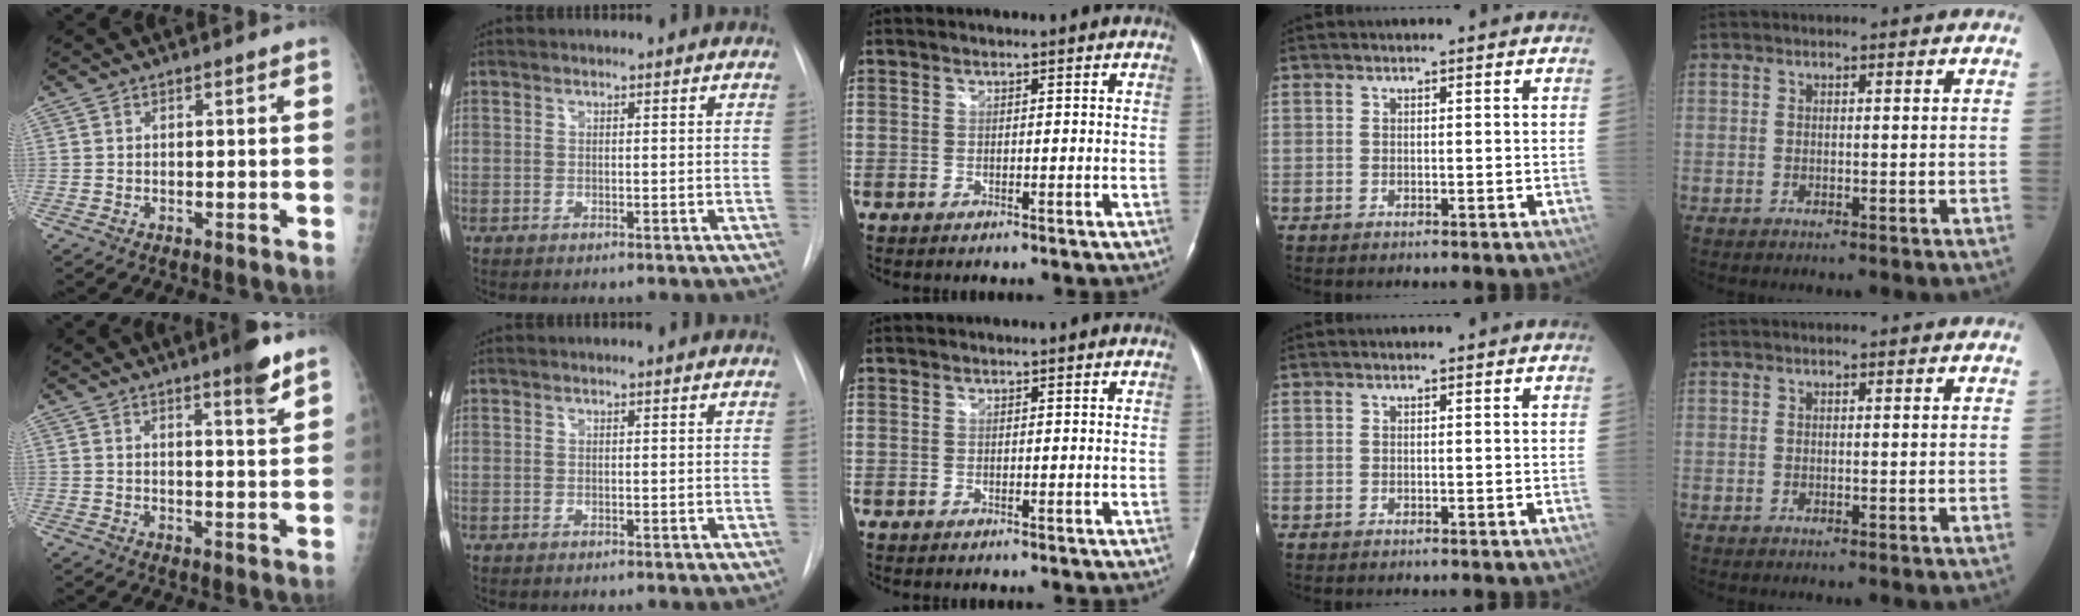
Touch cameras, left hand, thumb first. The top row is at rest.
{"thumb": {"total": 5.6, "force": [3.9, 0.4, 4.0], "torque": [-0.049, -0.027, 0.053]}}